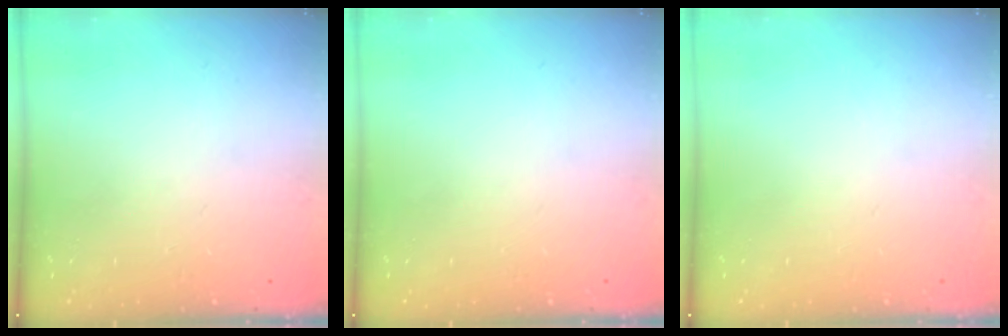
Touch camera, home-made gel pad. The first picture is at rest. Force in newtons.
{"total": 0.0}
{"total": 0.0}